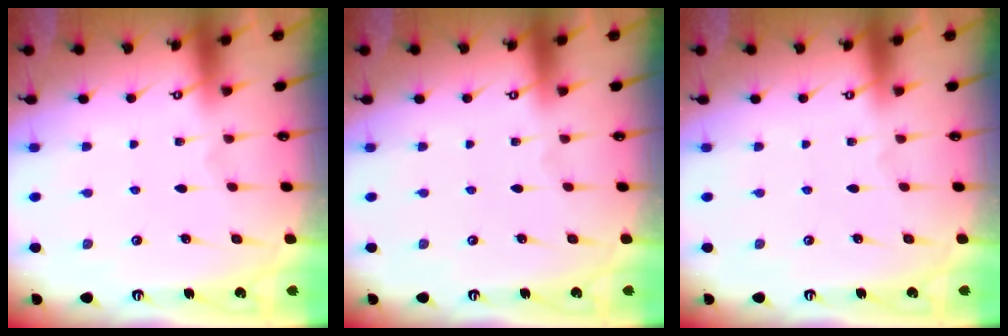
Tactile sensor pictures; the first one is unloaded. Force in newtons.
{"total": 0.0}
{"total": 0.0}